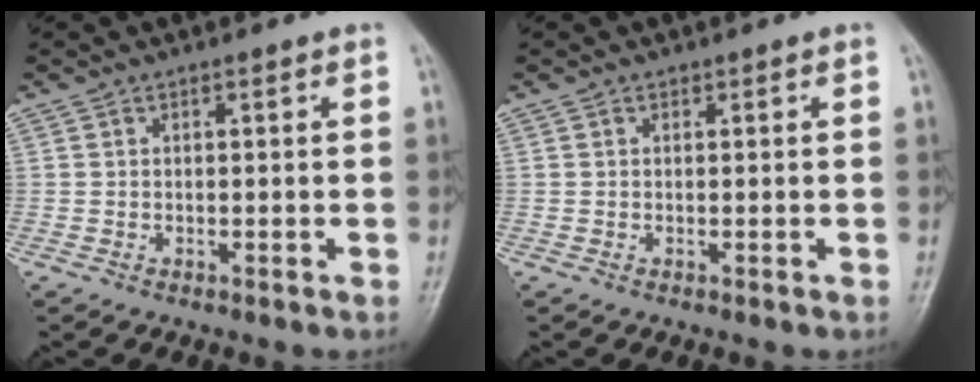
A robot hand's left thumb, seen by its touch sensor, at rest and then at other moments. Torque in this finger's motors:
{"motor_torque": [-0.02, 0.03, -0.07, 0.07, 0.00]}